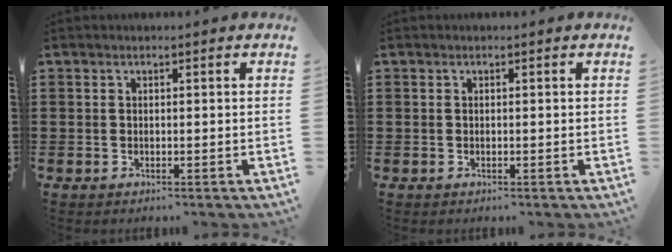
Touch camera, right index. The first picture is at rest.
{"total": 0.0}